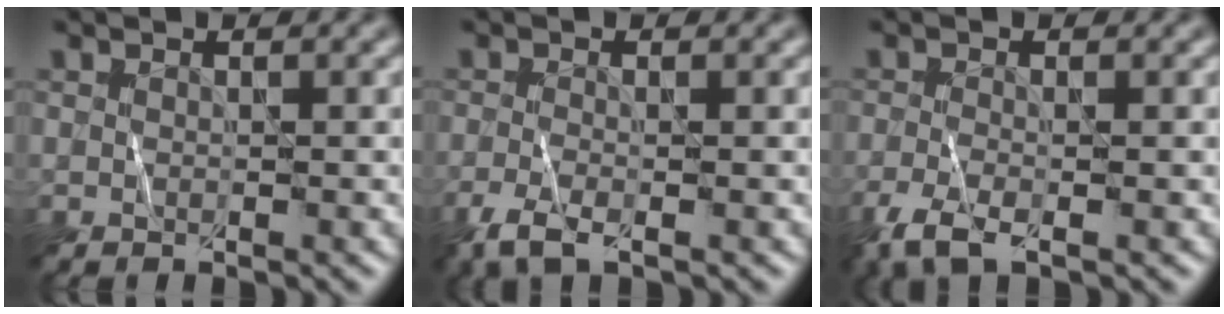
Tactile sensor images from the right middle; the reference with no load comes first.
{"total": 2.8, "force": [-1.7, 0.9, 2.1], "torque": [-0.051, -0.005, -0.041]}
{"total": 3.3, "force": [-2.0, 1.0, 2.4], "torque": [-0.056, -0.007, -0.047]}